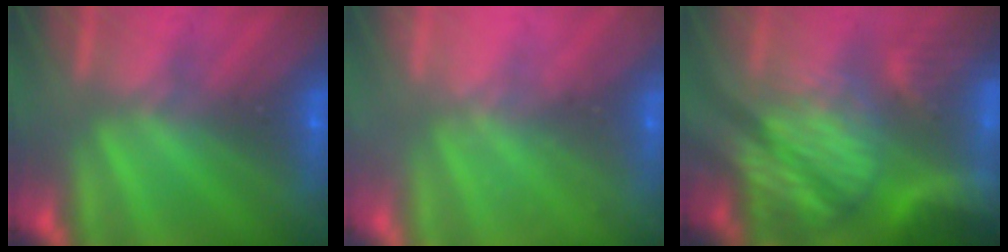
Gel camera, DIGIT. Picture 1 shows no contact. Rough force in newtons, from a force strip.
{"total": 2.4}
{"total": 8.9}